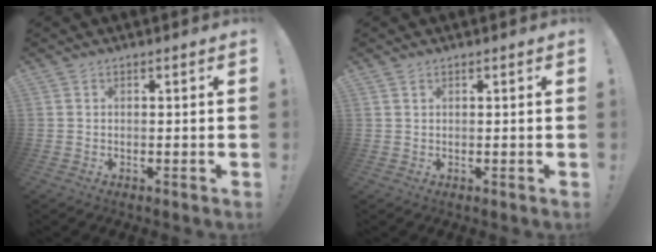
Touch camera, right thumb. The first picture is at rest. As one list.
[{"total": 0.9, "force": [0.7, 0.4, 0.4], "torque": [-0.016, 0.002, 0.015]}]